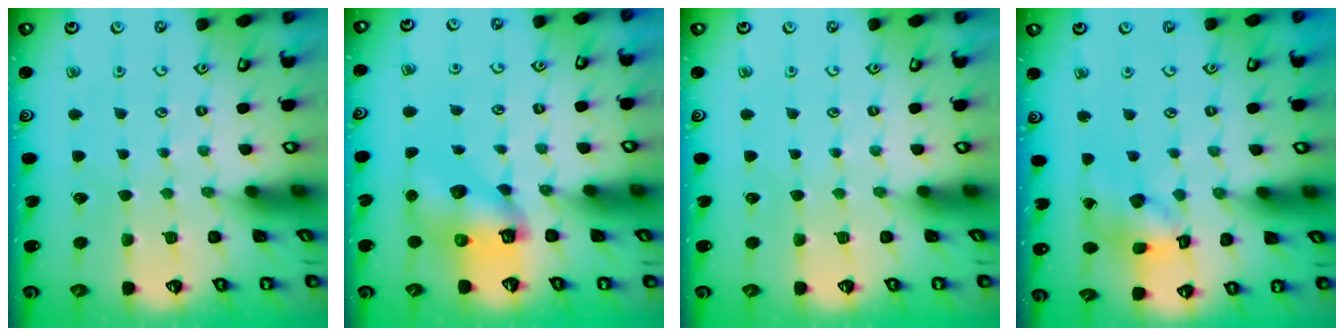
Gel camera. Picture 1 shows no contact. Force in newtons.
{"total": 8.2, "press": 8.1, "slide": 1.3}
{"total": 0.0}
{"total": 11.9, "press": 11.8, "slide": 1.2}